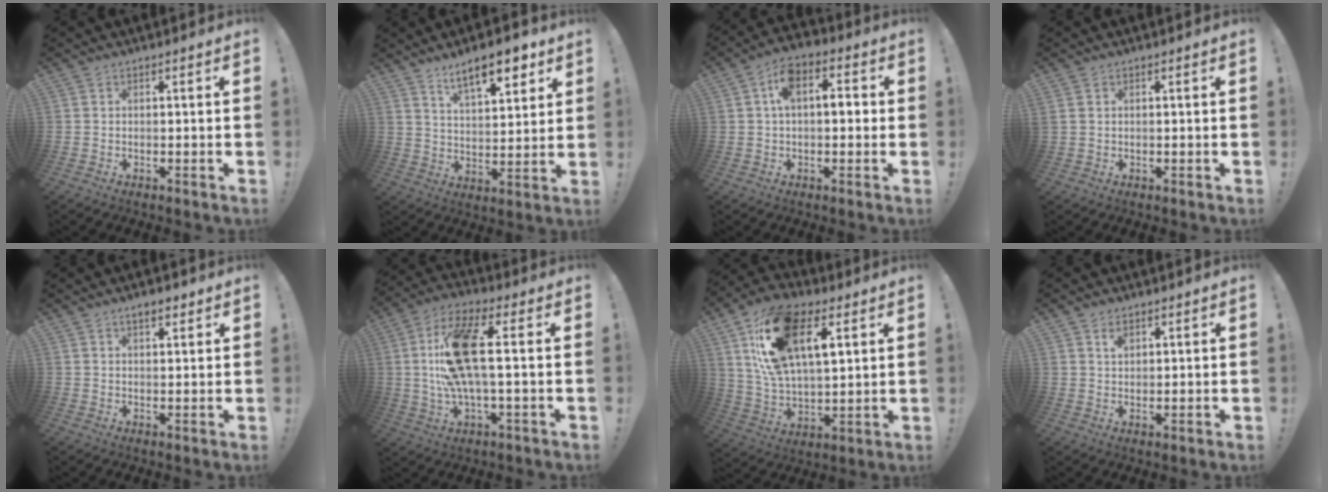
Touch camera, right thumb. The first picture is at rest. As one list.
[{"total": 12.4, "force": [8.0, 4.1, 8.5], "torque": [-0.124, -0.036, 0.134]}, {"total": 9.0, "force": [1.2, 5.3, 7.2], "torque": [-0.099, 0.008, 0.020]}, {"total": 1.5, "force": [0.6, 1.0, 1.0], "torque": [-0.025, 0.005, 0.014]}, {"total": 3.6, "force": [2.5, 1.3, 2.2], "torque": [-0.026, -0.012, 0.040]}, {"total": 17.2, "force": [1.9, 5.6, 16.2], "torque": [-0.293, -0.002, 0.027]}, {"total": 21.1, "force": [8.9, 11.3, 15.4], "torque": [-0.281, -0.026, 0.155]}, {"total": 2.6, "force": [1.8, 1.5, 1.1], "torque": [-0.002, -0.010, 0.029]}]